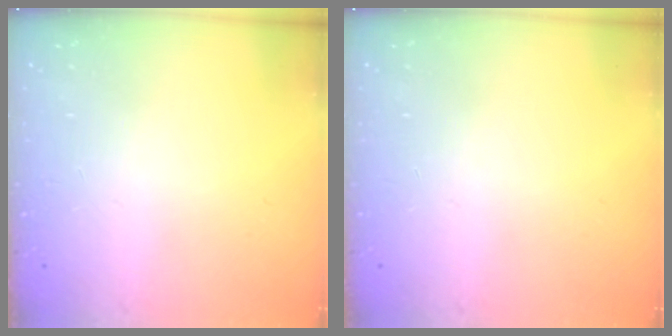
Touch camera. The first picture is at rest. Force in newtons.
{"total": 0.0}